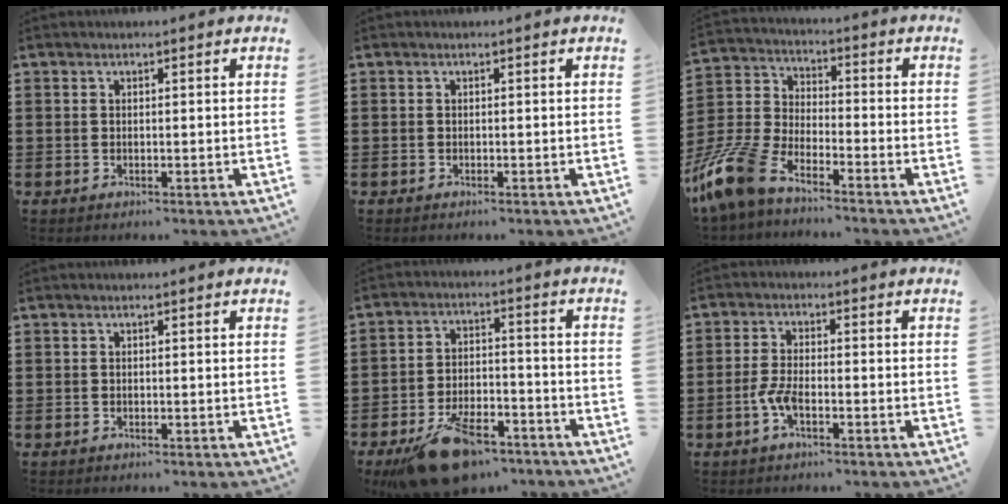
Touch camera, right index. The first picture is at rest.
{"total": 0.0}
{"total": 9.6, "force": [-7.7, 2.8, 5.1], "torque": [-0.154, -0.002, -0.161]}
{"total": 0.0}
{"total": 12.4, "force": [-8.2, 5.3, 7.7], "torque": [-0.141, 0.030, -0.140]}
{"total": 3.7, "force": [-1.6, 1.0, 3.1], "torque": [-0.075, -0.006, -0.035]}